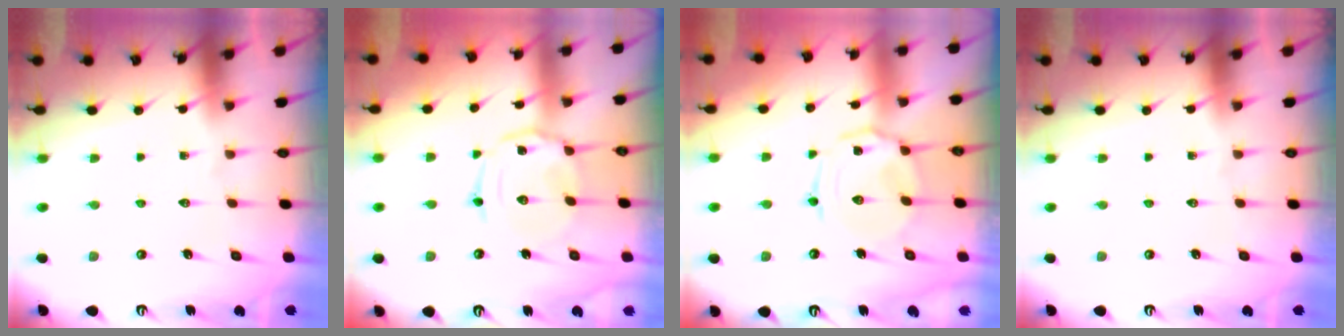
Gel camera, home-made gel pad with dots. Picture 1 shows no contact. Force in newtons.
{"total": 5.3, "press": 5.3, "slide": 0.5}
{"total": 6.7, "press": 6.7, "slide": 0.7}
{"total": 0.0}